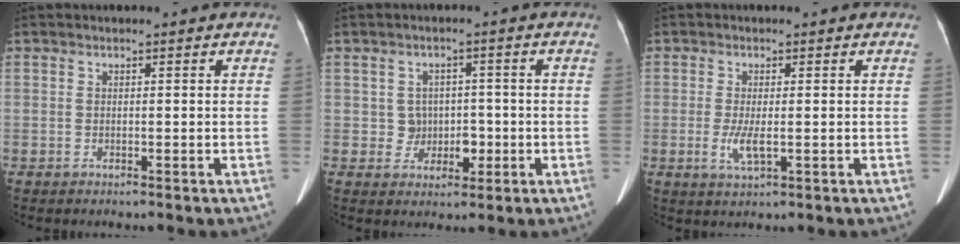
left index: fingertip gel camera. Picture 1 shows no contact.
{"total": 3.8, "force": [-0.4, 3.6, 1.3], "torque": [-0.014, 0.012, 0.001]}
{"total": 3.3, "force": [-0.6, 0.9, 3.1], "torque": [-0.068, -0.007, -0.006]}